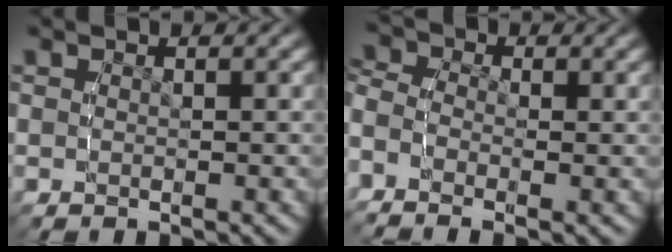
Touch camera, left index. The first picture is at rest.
{"total": 2.5, "force": [-0.9, 1.9, 1.3], "torque": [-0.032, -0.003, -0.031]}